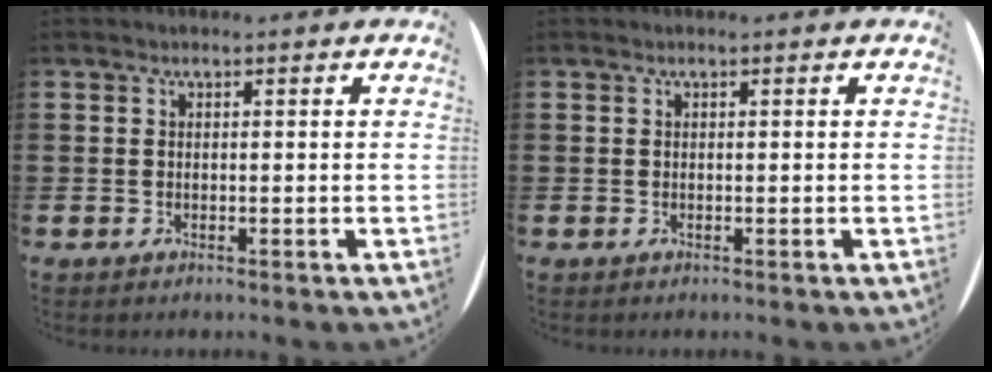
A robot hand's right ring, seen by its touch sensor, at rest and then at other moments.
{"total": 0.0}